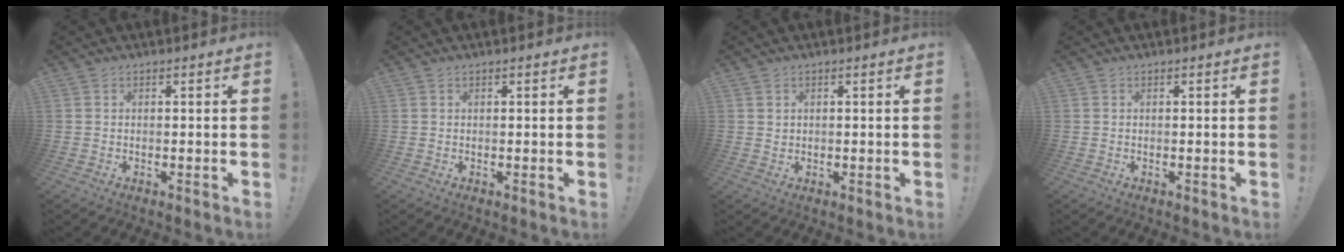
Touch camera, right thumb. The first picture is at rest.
{"total": 0.0}
{"total": 1.2, "force": [0.7, 0.9, 0.3], "torque": [0.001, -0.001, 0.012]}
{"total": 0.0}